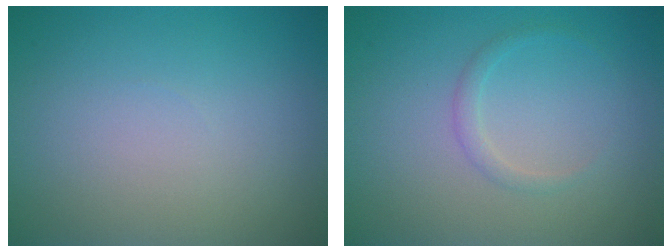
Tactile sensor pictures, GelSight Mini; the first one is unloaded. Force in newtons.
{"total": 1.0, "press": 1.0, "slide": 0.1}